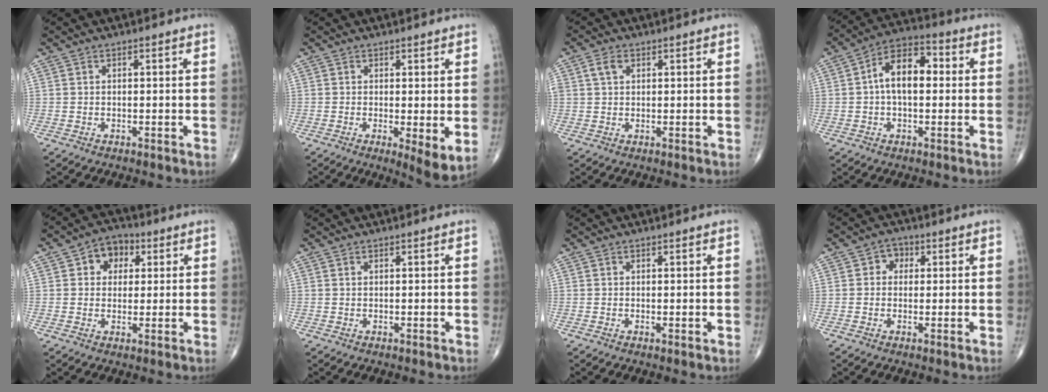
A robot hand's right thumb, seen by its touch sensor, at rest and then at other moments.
{"total": 5.2, "force": [-0.4, 1.3, 5.0], "torque": [-0.076, -0.018, -0.008]}
{"total": 2.7, "force": [1.0, 1.8, 1.7], "torque": [-0.030, 0.005, 0.021]}
{"total": 10.5, "force": [0.9, 6.0, 8.6], "torque": [-0.135, 0.031, 0.004]}
{"total": 6.5, "force": [2.0, 5.2, 3.4], "torque": [-0.014, 0.006, 0.024]}
{"total": 0.0}
{"total": 0.0}
{"total": 3.0, "force": [0.6, 2.6, 1.4], "torque": [0.003, 0.006, 0.001]}